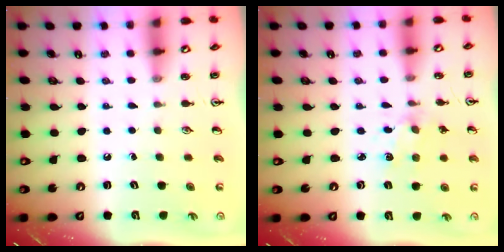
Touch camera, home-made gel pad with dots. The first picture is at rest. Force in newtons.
{"total": 2.4, "press": 2.3, "slide": 0.4}